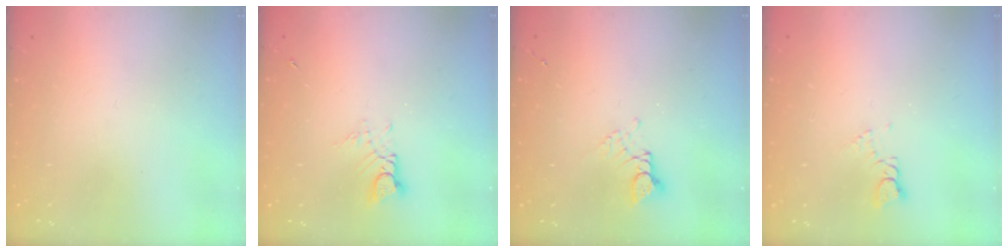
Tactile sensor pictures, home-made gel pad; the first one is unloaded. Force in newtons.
{"total": 3.2, "press": 3.1, "slide": 0.3}
{"total": 2.9, "press": 2.8, "slide": 0.4}
{"total": 1.9, "press": 1.8, "slide": 0.3}